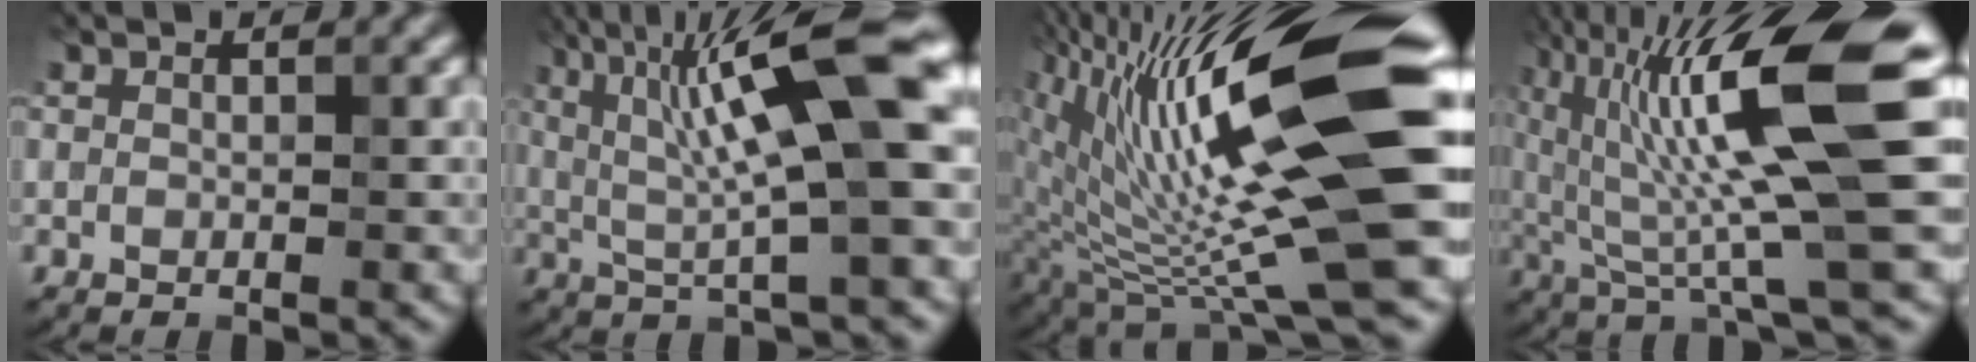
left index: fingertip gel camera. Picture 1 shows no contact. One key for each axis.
{"total": 13.4, "fx": 3.0, "fy": 2.5, "fz": 12.8, "tx": -0.205, "ty": 0.016, "tz": 0.048}
{"total": 18.5, "fx": 3.3, "fy": 4.0, "fz": 17.7, "tx": -0.295, "ty": 0.003, "tz": 0.062}
{"total": 14.1, "fx": 3.1, "fy": 2.2, "fz": 13.6, "tx": -0.223, "ty": 0.012, "tz": 0.055}